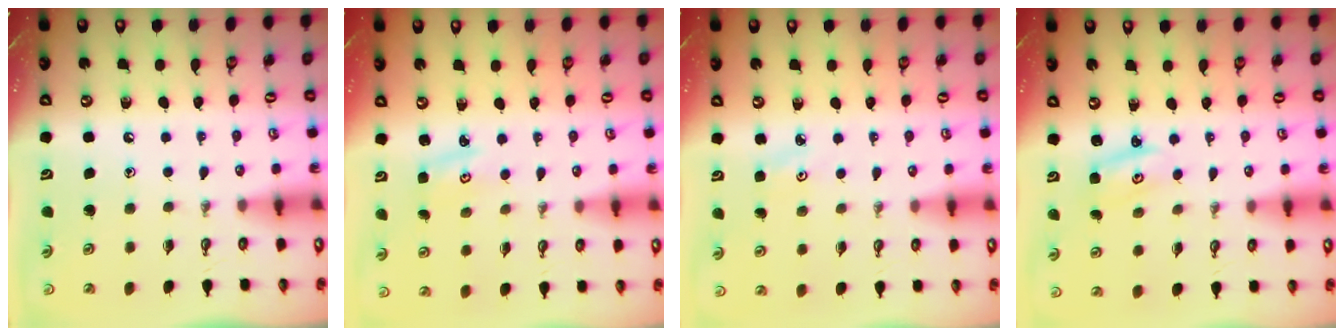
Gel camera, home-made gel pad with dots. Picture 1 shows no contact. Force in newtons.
{"total": 2.3, "press": 2.2, "slide": 0.4}
{"total": 2.1, "press": 2.1, "slide": 0.3}
{"total": 2.4, "press": 2.4, "slide": 0.1}